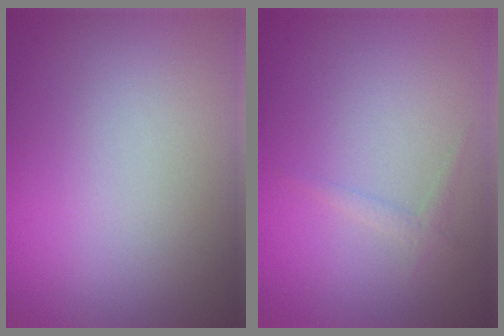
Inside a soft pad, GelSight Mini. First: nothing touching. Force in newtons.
{"total": 0.9, "press": 0.9, "slide": 0.1}